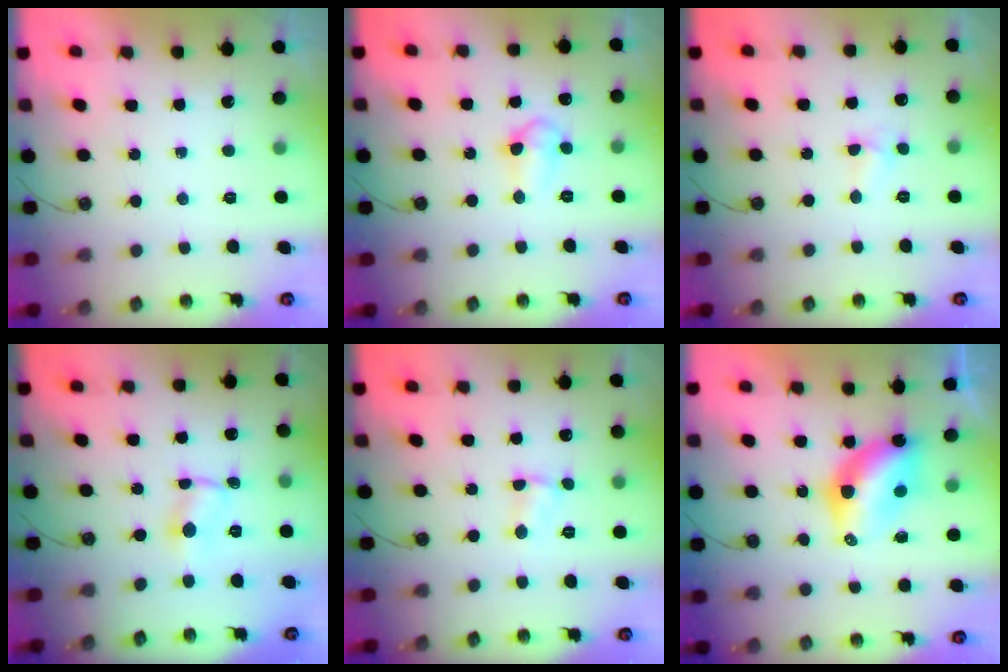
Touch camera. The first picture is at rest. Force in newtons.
{"total": 7.7, "press": 6.6, "slide": 3.8}
{"total": 3.7, "press": 3.7, "slide": 0.5}
{"total": 1.3, "press": 1.3, "slide": 0.2}
{"total": 2.8, "press": 2.8, "slide": 0.4}
{"total": 8.2, "press": 8.1, "slide": 0.2}